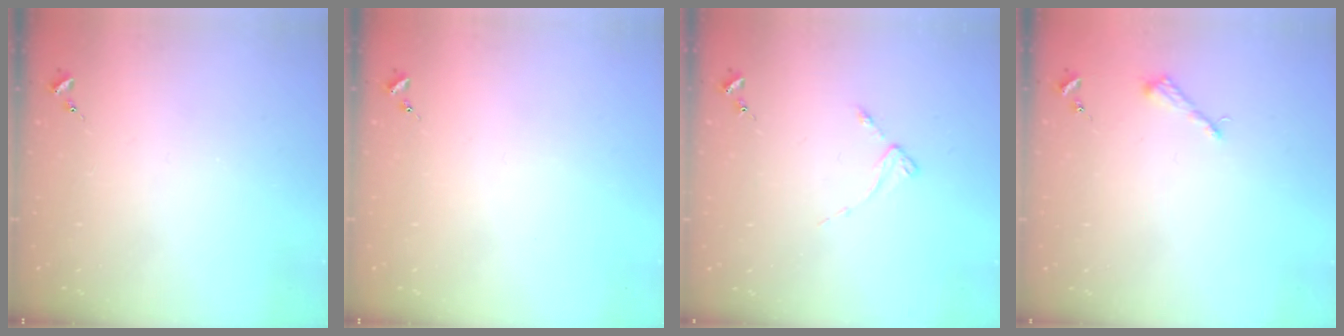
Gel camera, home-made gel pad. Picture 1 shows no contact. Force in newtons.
{"total": 0.0}
{"total": 2.8, "press": 2.8, "slide": 0.3}
{"total": 4.2, "press": 4.1, "slide": 0.6}